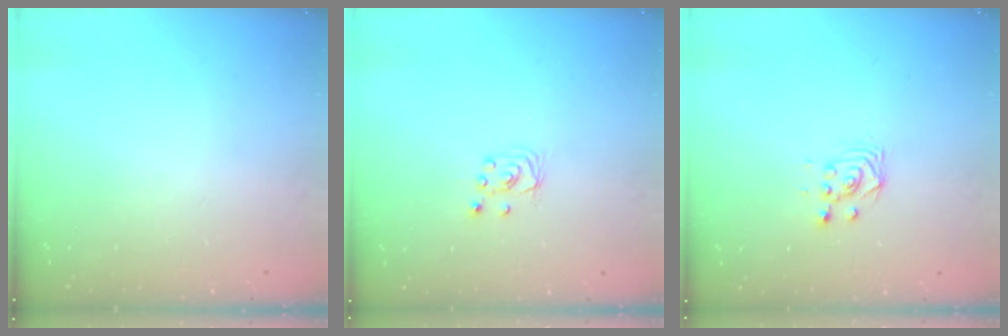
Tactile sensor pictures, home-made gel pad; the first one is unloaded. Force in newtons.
{"total": 3.1, "press": 3.1, "slide": 0.2}
{"total": 2.9, "press": 2.9, "slide": 0.1}